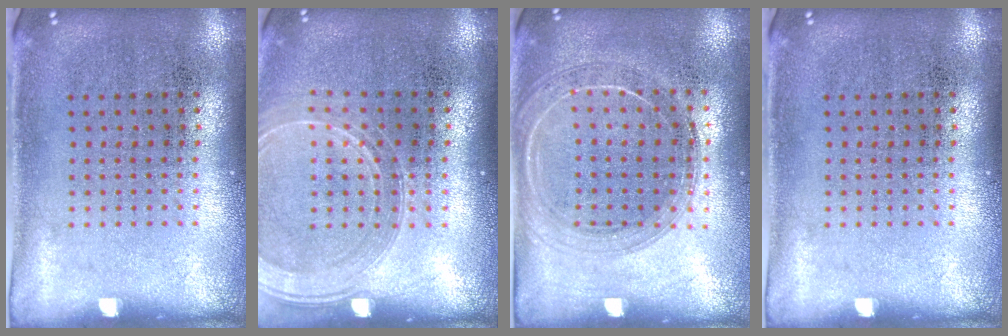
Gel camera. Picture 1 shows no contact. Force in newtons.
{"total": 1.4, "press": 1.4, "slide": 0.3}
{"total": 1.6, "press": 1.6, "slide": 0.4}
{"total": 0.0}